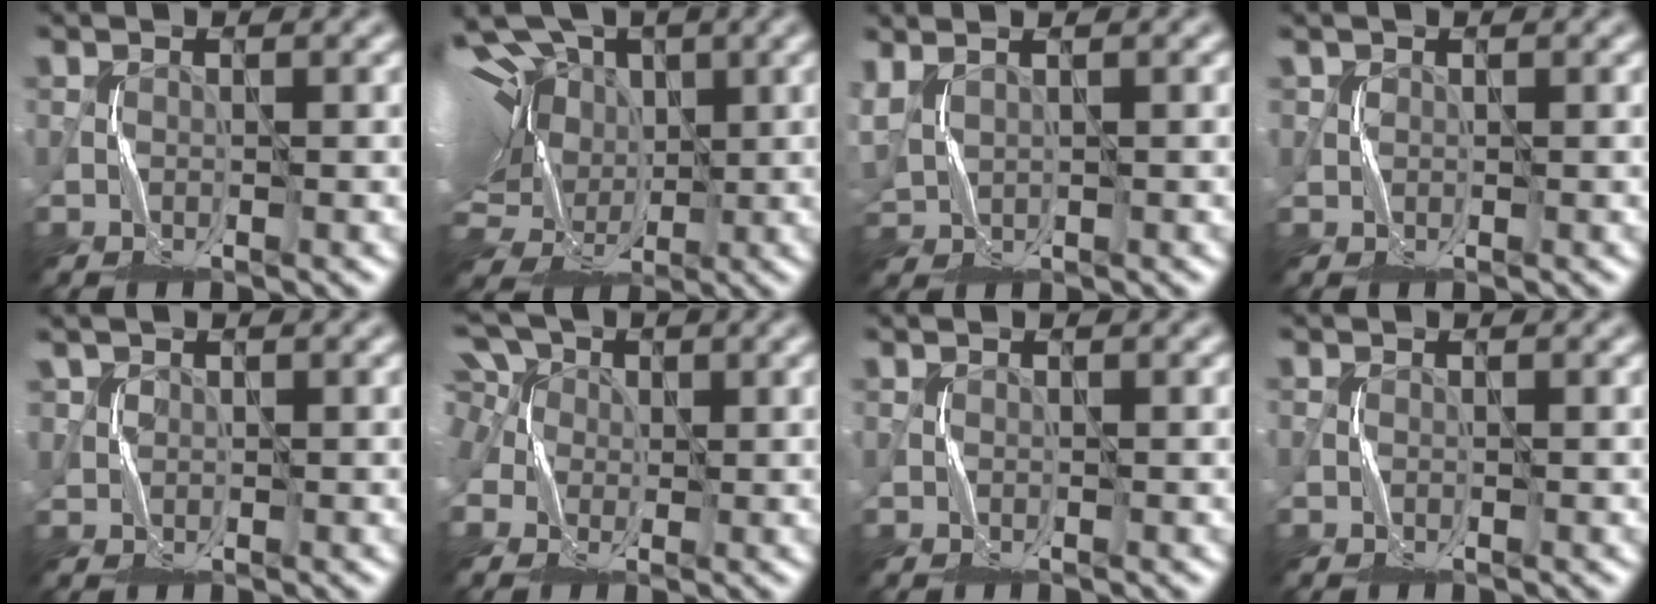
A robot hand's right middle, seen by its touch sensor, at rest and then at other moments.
{"total": 18.3, "force": [4.0, 12.8, 12.6], "torque": [-0.241, 0.044, 0.027]}
{"total": 3.0, "force": [1.9, 1.4, 1.9], "torque": [-0.063, 0.010, 0.044]}
{"total": 0.7, "force": [0.5, 0.5, 0.1], "torque": [-0.004, 0.002, 0.015]}
{"total": 1.4, "force": [0.9, 1.0, 0.3], "torque": [-0.009, 0.003, 0.023]}
{"total": 7.6, "force": [2.7, 6.0, 3.8], "torque": [-0.086, 0.031, 0.026]}
{"total": 0.0}
{"total": 0.0}